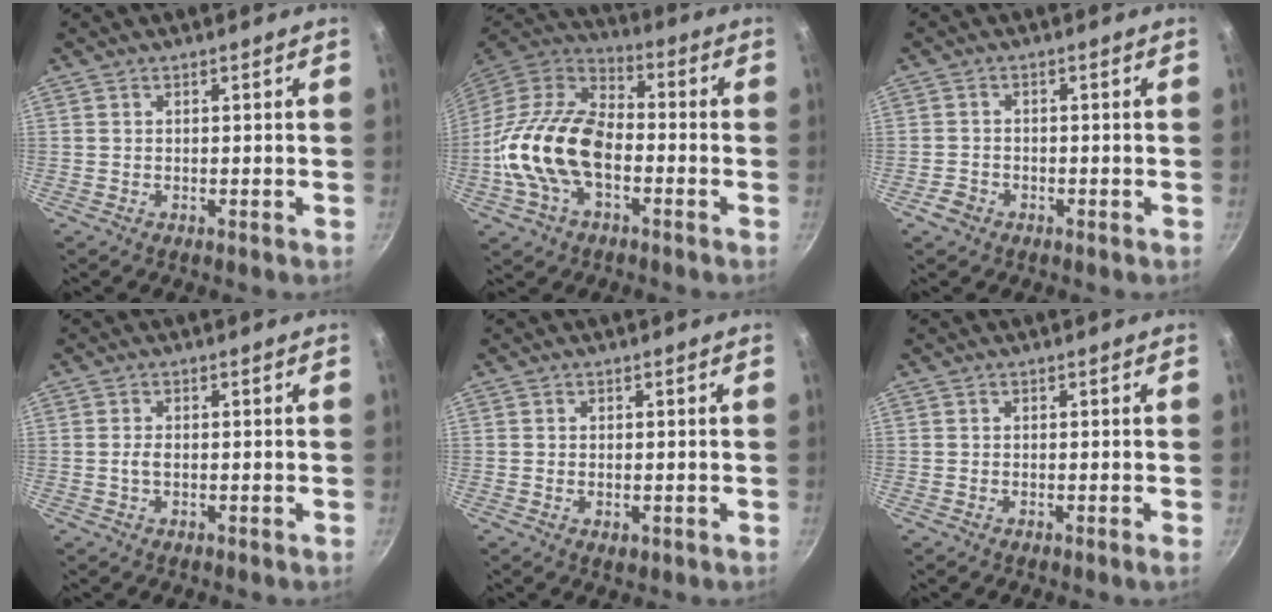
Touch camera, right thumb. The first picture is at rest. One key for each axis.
{"total": 18.2, "fx": -4.1, "fy": 10.7, "fz": 14.2, "tx": -0.248, "ty": 0.037, "tz": -0.095}
{"total": 2.7, "fx": -1.6, "fy": 2.0, "fz": 0.9, "tx": -0.015, "ty": 0.019, "tz": -0.028}
{"total": 1.6, "fx": -0.2, "fy": 0.9, "fz": 1.3, "tx": -0.028, "ty": 0.005, "tz": -0.005}
{"total": 1.9, "fx": -0.3, "fy": 1.2, "fz": 1.4, "tx": -0.022, "ty": -0.004, "tz": -0.004}
{"total": 0.5, "fx": -0.2, "fy": -0.1, "fz": 0.5, "tx": -0.009, "ty": -0.001, "tz": -0.008}